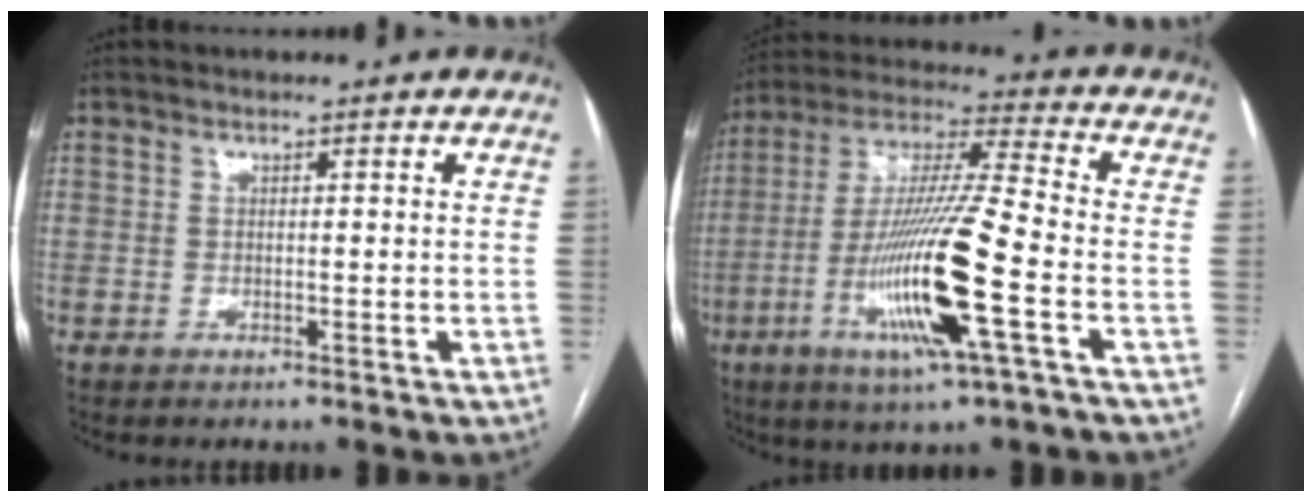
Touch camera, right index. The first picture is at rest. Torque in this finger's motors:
{"motor_torque": [1.99, -0.14, 1.05, 0.21]}